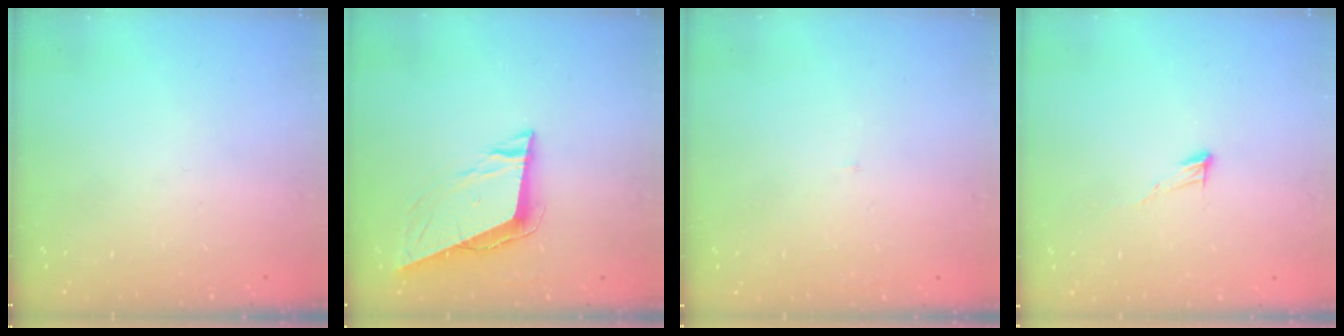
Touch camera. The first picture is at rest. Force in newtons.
{"total": 9.1, "press": 8.5, "slide": 3.1}
{"total": 2.0, "press": 2.0, "slide": 0.1}
{"total": 4.0, "press": 4.0, "slide": 0.3}